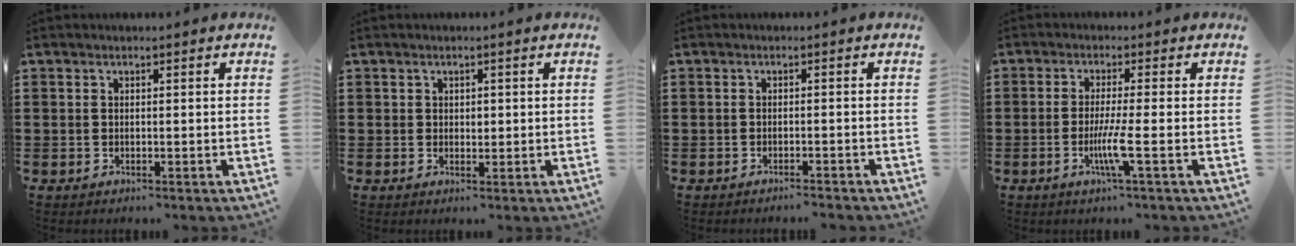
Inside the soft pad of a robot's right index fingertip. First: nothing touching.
{"total": 0.7, "force": [0.3, 0.4, 0.5], "torque": [-0.009, 0.001, 0.006]}
{"total": 1.0, "force": [-1.0, -0.2, 0.2], "torque": [-0.008, -0.002, -0.019]}
{"total": 5.0, "force": [-1.5, -0.3, 4.7], "torque": [-0.095, -0.020, -0.032]}